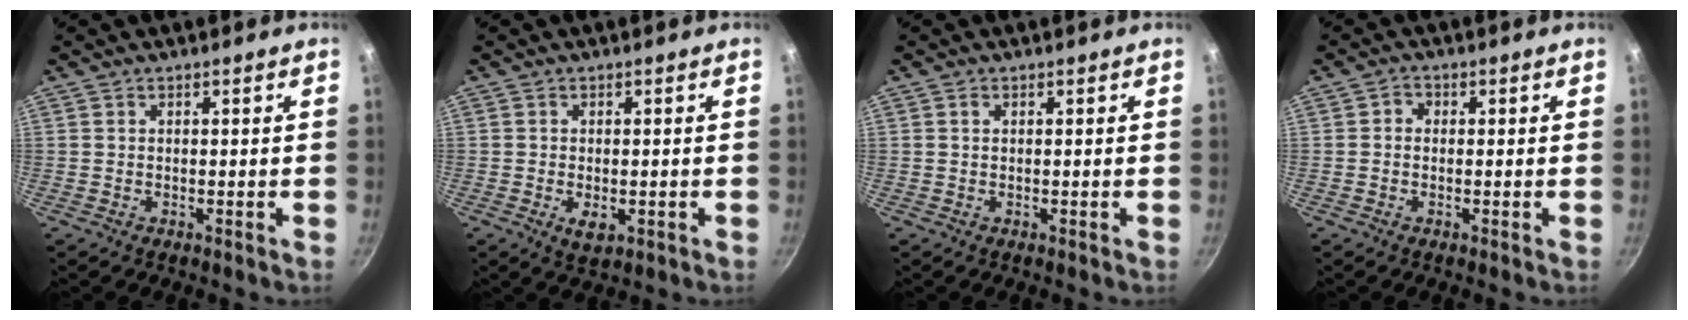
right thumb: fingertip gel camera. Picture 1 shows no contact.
{"total": 3.6, "force": [-1.0, 2.0, 2.8], "torque": [-0.043, -0.008, -0.009]}
{"total": 0.8, "force": [0.3, 0.5, 0.5], "torque": [-0.009, 0.003, 0.004]}
{"total": 1.9, "force": [0.0, 1.6, 0.9], "torque": [-0.011, 0.006, -0.006]}